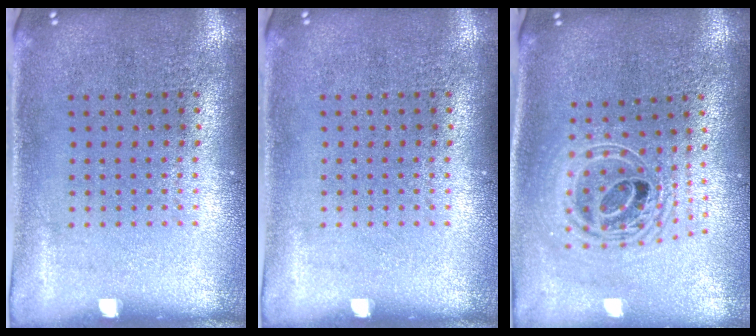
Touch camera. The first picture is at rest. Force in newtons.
{"total": 0.0}
{"total": 2.2, "press": 1.7, "slide": 1.5}